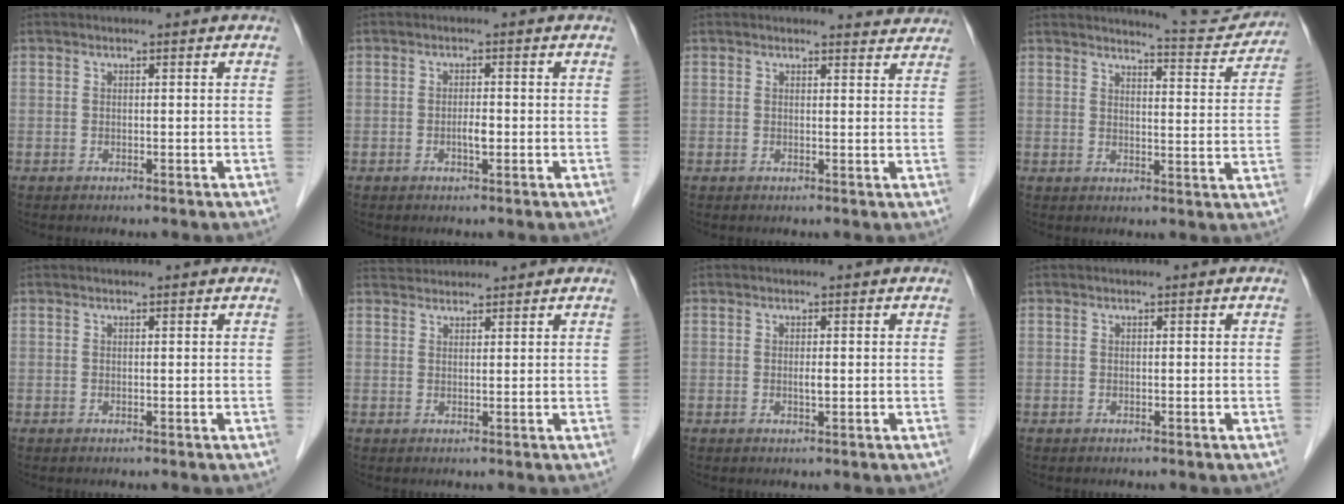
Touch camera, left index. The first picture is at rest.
{"total": 1.6, "force": [-0.5, 0.4, 1.5], "torque": [-0.027, 0.001, -0.009]}
{"total": 3.1, "force": [3.0, 0.7, -0.2], "torque": [0.000, -0.010, 0.018]}
{"total": 8.0, "force": [7.9, 0.1, 0.1], "torque": [-0.003, -0.022, 0.093]}
{"total": 0.7, "force": [0.7, 0.1, 0.1], "torque": [-0.005, 0.005, 0.007]}
{"total": 3.3, "force": [3.3, 0.3, 0.1], "torque": [-0.008, 0.031, 0.063]}
{"total": 0.9, "force": [0.0, 0.1, 0.8], "torque": [-0.016, -0.002, 0.000]}
{"total": 0.0}